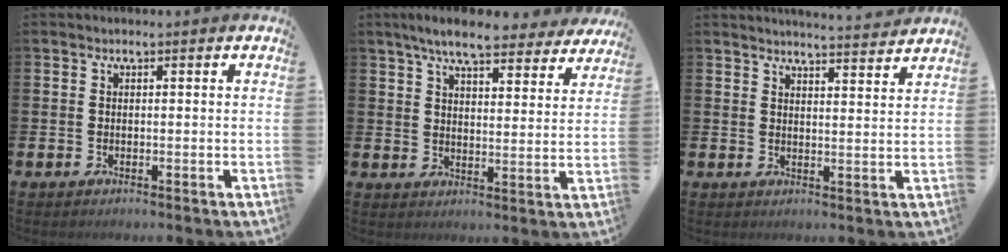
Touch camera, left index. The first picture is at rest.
{"total": 7.6, "force": [6.9, 1.3, 3.0], "torque": [-0.067, -0.031, 0.119]}
{"total": 4.1, "force": [4.1, -0.6, 0.2], "torque": [-0.003, -0.033, 0.070]}